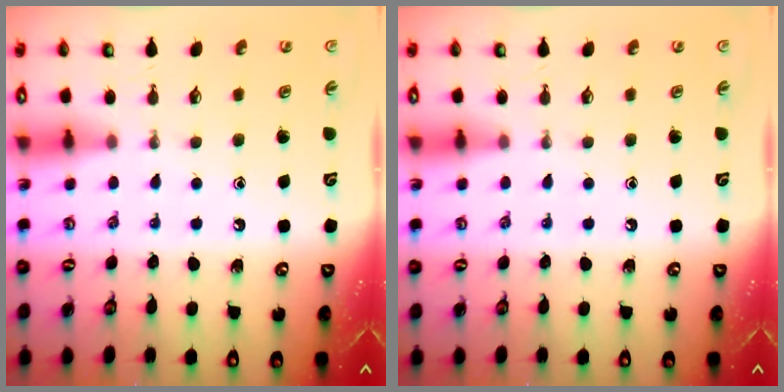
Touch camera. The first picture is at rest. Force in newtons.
{"total": 0.0}